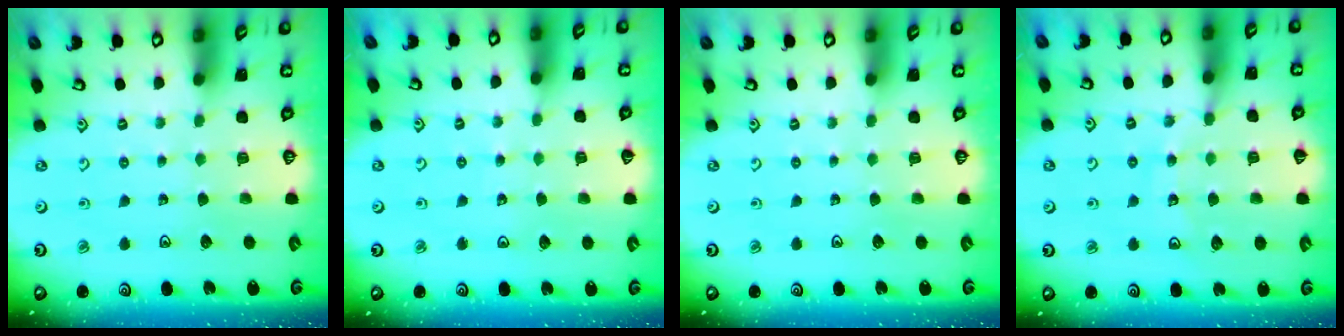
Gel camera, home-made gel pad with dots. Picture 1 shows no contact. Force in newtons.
{"total": 2.7, "press": 2.7, "slide": 0.3}
{"total": 0.0}
{"total": 12.9, "press": 12.6, "slide": 2.8}